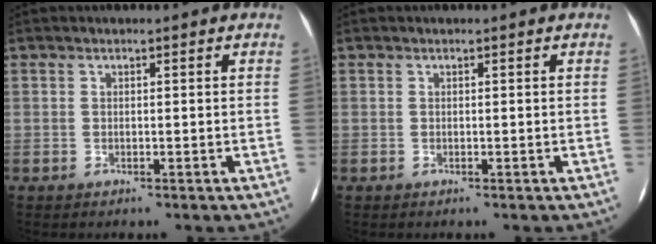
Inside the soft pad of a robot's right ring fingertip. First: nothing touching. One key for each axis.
{"total": 0.0}